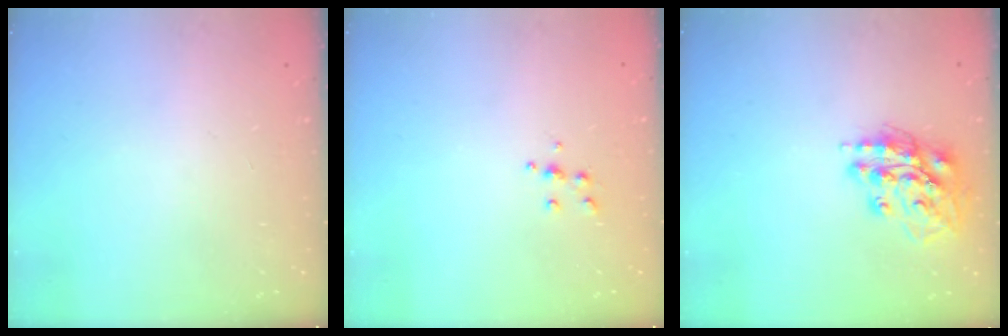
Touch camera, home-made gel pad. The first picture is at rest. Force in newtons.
{"total": 5.0, "press": 5.0, "slide": 0.6}
{"total": 15.4, "press": 15.3, "slide": 1.9}